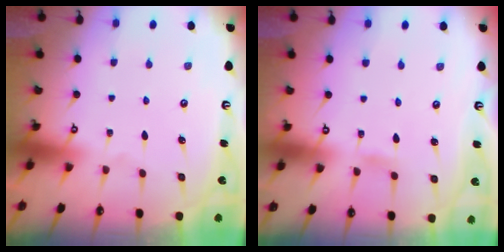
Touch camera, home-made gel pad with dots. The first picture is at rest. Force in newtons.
{"total": 2.0, "press": 2.0, "slide": 0.2}